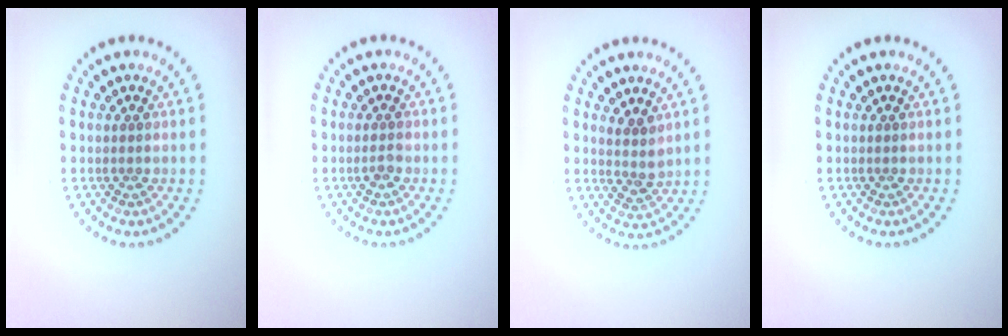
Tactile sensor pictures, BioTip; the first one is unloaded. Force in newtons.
{"total": 0.8, "press": 0.8, "slide": 0.1}
{"total": 1.9, "press": 1.5, "slide": 1.0}
{"total": 0.0}